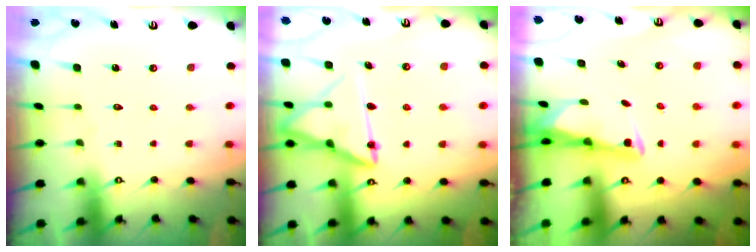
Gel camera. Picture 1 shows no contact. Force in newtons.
{"total": 14.8, "press": 14.8, "slide": 1.4}
{"total": 2.7, "press": 2.6, "slide": 0.5}